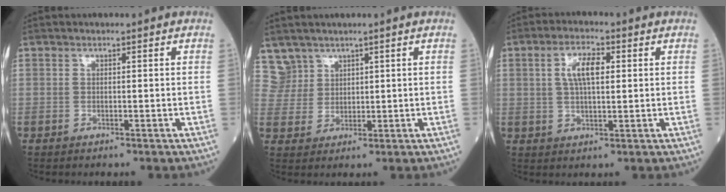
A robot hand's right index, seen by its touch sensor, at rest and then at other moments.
{"total": 4.1, "force": [3.1, 2.6, -0.8], "torque": [0.020, 0.009, 0.068]}
{"total": 5.9, "force": [1.5, 2.0, 5.3], "torque": [-0.104, 0.012, 0.030]}